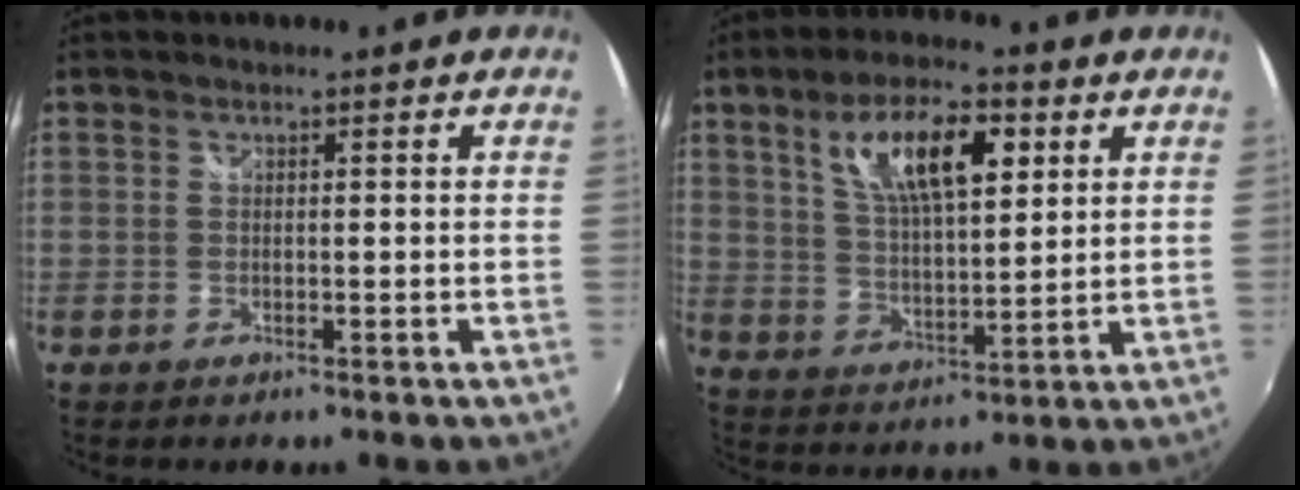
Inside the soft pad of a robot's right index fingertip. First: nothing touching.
{"total": 13.4, "force": [5.6, 5.0, 11.1], "torque": [-0.197, 0.016, 0.102]}